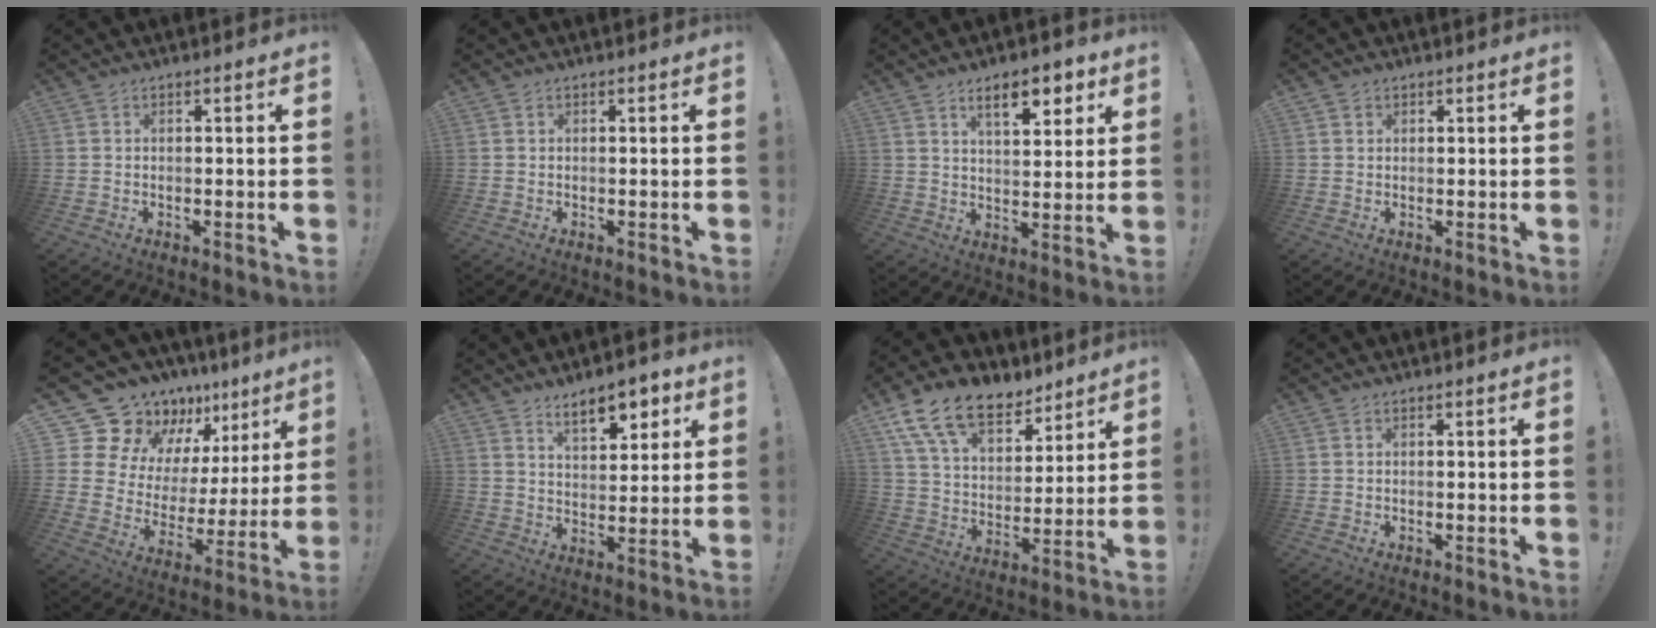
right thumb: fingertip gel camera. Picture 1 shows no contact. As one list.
[{"total": 0.0}, {"total": 9.9, "force": [5.8, 3.7, 7.1], "torque": [-0.100, -0.021, 0.098]}, {"total": 1.1, "force": [0.8, 0.7, 0.1], "torque": [0.004, -0.001, 0.014]}, {"total": 16.4, "force": [13.9, 7.3, 4.8], "torque": [-0.080, -0.127, 0.271]}, {"total": 10.0, "force": [6.5, 4.5, 6.2], "torque": [-0.078, -0.034, 0.114]}, {"total": 16.8, "force": [11.2, 9.4, 8.3], "torque": [-0.153, -0.067, 0.209]}, {"total": 0.0}]